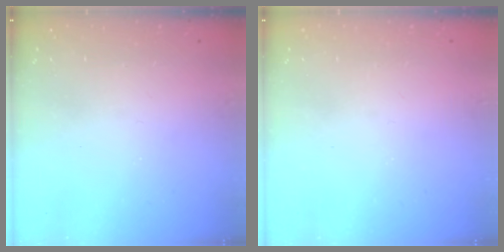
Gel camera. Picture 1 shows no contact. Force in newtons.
{"total": 0.0}